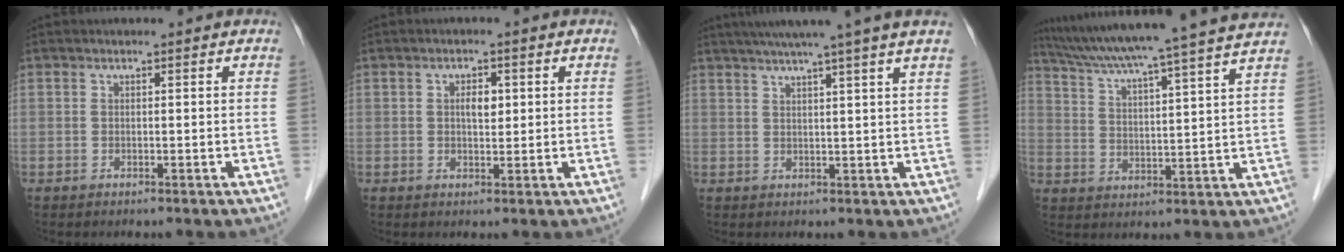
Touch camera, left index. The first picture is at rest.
{"total": 2.5, "force": [0.5, 1.3, 2.1], "torque": [-0.035, 0.002, 0.009]}
{"total": 10.3, "force": [8.2, -1.9, 6.0], "torque": [-0.089, 0.016, 0.099]}
{"total": 20.6, "force": [18.0, -1.5, 9.9], "torque": [-0.171, -0.006, 0.251]}